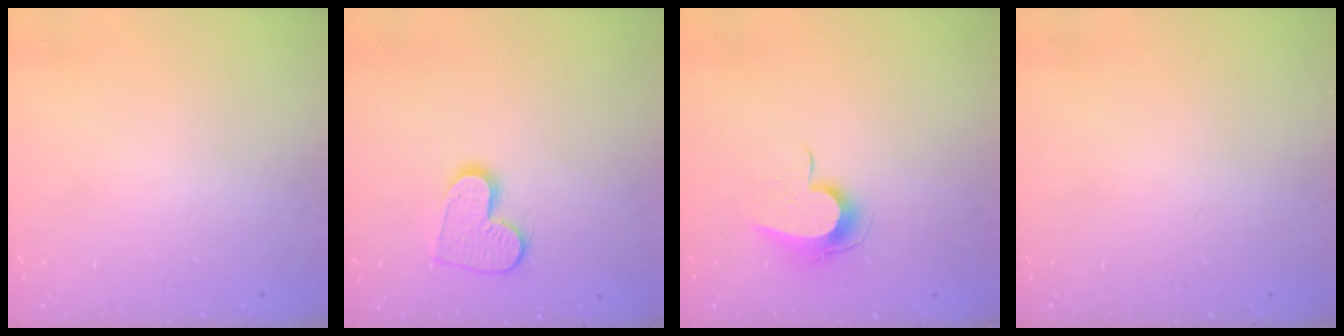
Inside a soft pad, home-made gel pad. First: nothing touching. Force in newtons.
{"total": 12.0, "press": 11.9, "slide": 0.8}
{"total": 9.2, "press": 9.2, "slide": 0.8}
{"total": 0.0}